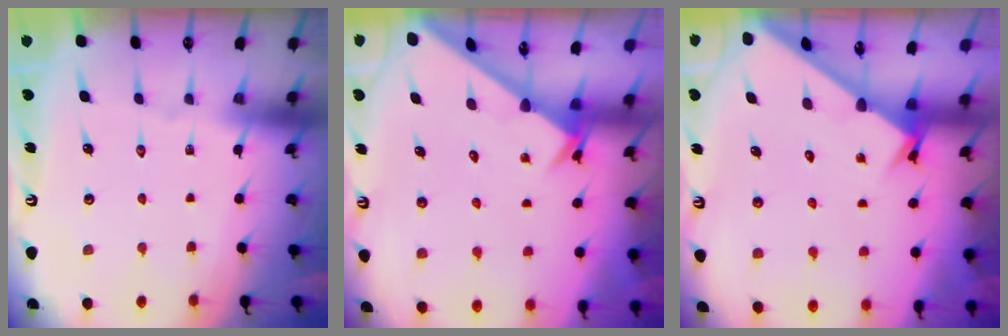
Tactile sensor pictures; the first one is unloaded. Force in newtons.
{"total": 2.6, "press": 2.6, "slide": 0.2}
{"total": 1.7, "press": 1.7, "slide": 0.1}